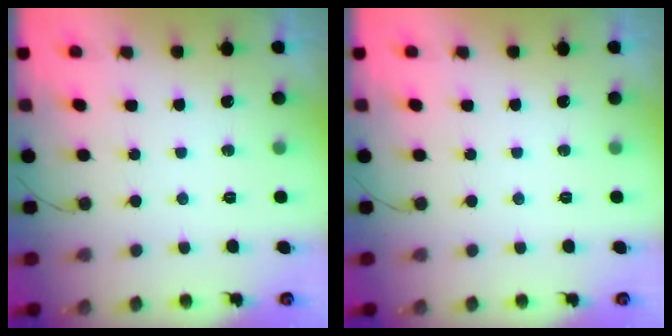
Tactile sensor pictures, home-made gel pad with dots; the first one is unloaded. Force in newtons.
{"total": 0.0}